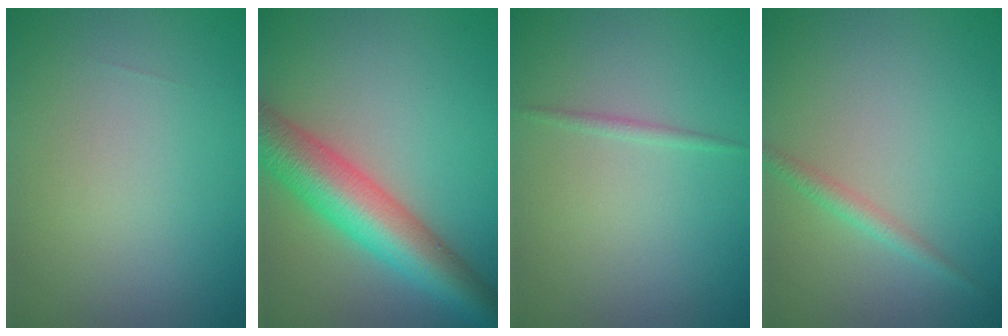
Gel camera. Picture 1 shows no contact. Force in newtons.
{"total": 8.1, "press": 8.1, "slide": 0.2}
{"total": 0.7, "press": 0.7, "slide": 0.0}
{"total": 1.4, "press": 1.4, "slide": 0.0}